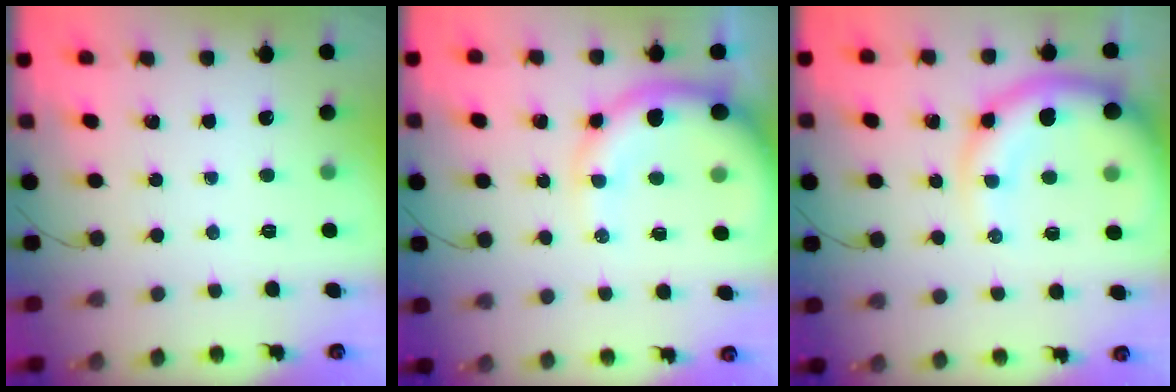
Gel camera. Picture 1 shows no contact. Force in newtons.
{"total": 13.1, "press": 12.8, "slide": 2.6}
{"total": 10.7, "press": 10.3, "slide": 3.0}